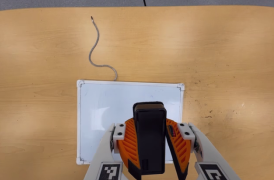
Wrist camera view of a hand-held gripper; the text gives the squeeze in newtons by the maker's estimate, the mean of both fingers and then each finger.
{"total": 8.3, "left": 9.0, "right": 7.7}